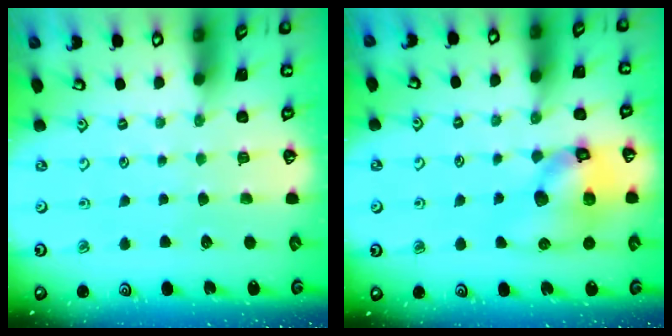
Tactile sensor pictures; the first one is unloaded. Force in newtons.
{"total": 13.7, "press": 13.6, "slide": 2.1}